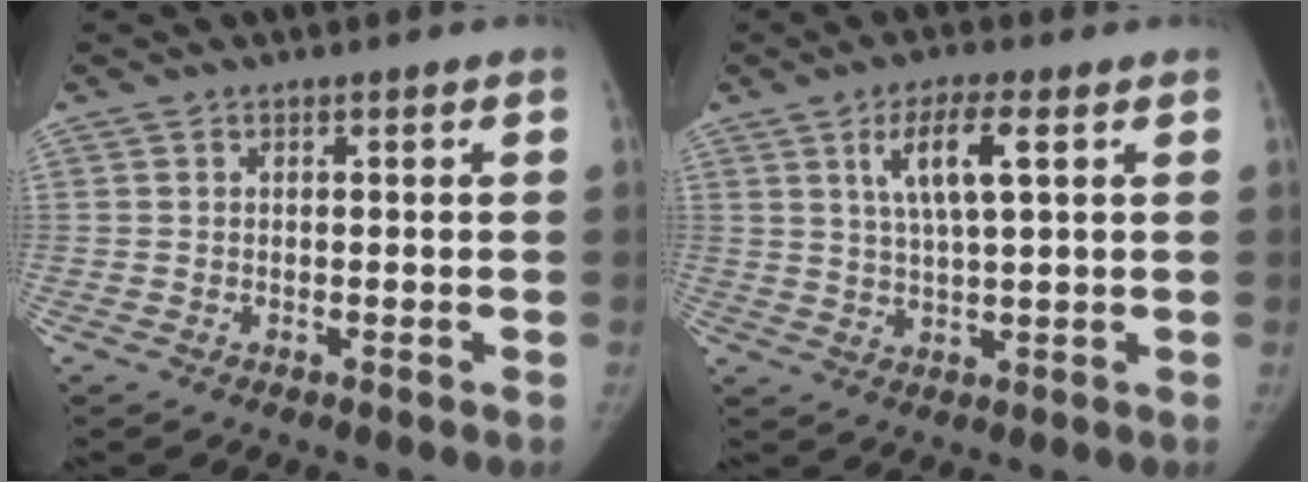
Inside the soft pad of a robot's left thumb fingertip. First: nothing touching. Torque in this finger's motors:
{"motor_torque": [1.00, 0.71, 0.72, -1.07, 0.30]}